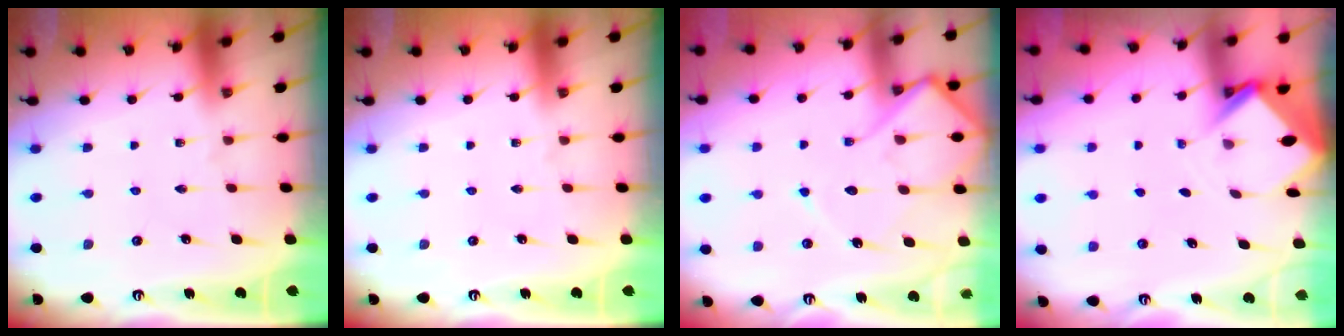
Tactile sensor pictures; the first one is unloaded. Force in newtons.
{"total": 0.0}
{"total": 11.8, "press": 11.8, "slide": 1.1}
{"total": 3.5, "press": 3.5, "slide": 0.2}